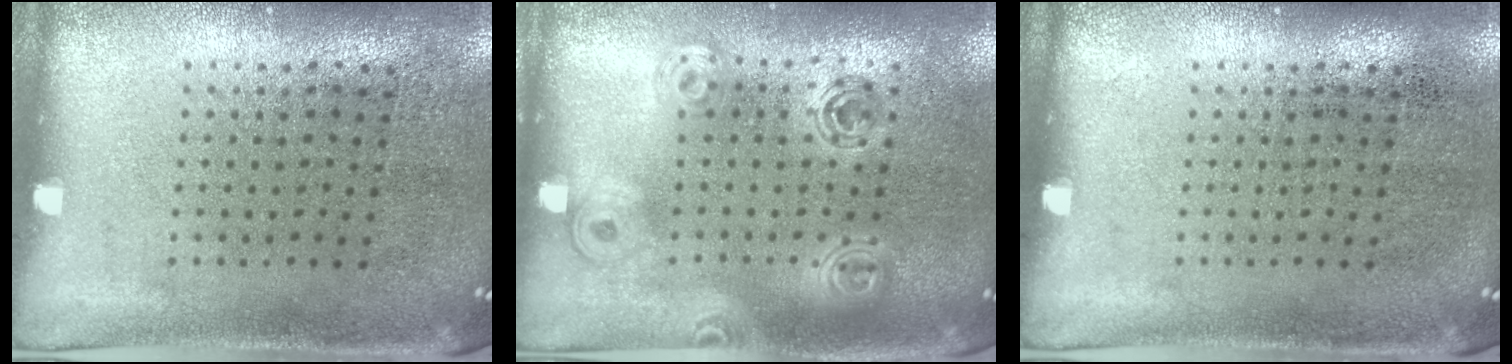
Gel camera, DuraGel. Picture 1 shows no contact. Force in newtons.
{"total": 1.7, "press": 1.5, "slide": 0.7}
{"total": 0.0}